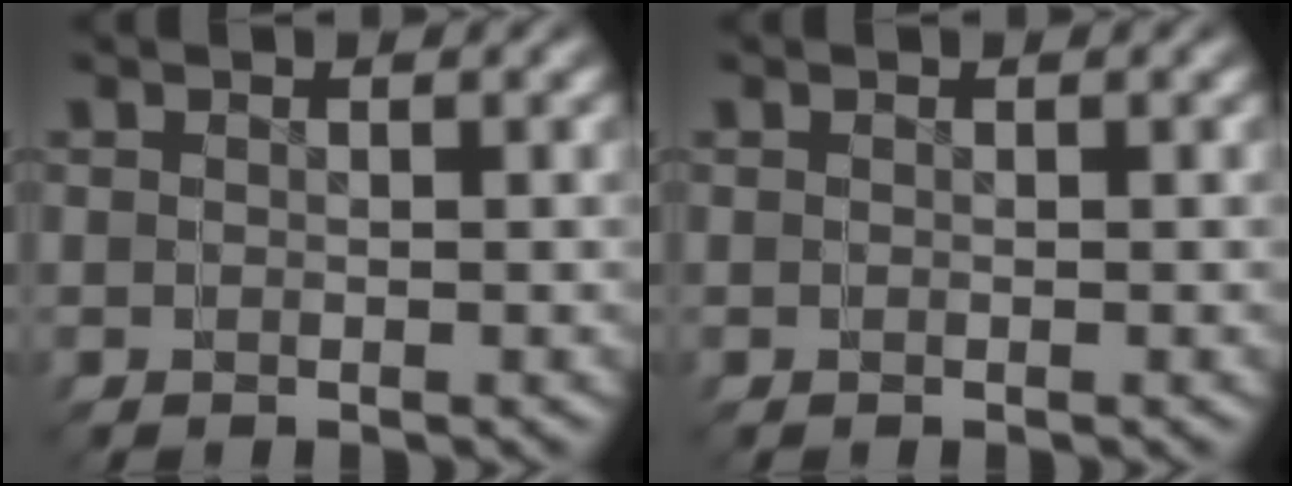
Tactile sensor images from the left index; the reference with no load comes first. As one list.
[{"total": 0.0}]